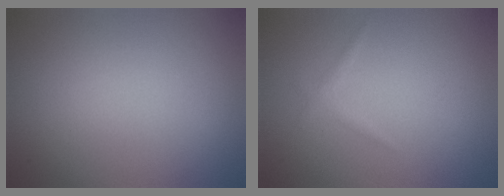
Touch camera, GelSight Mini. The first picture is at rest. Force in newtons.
{"total": 0.8, "press": 0.8, "slide": 0.1}